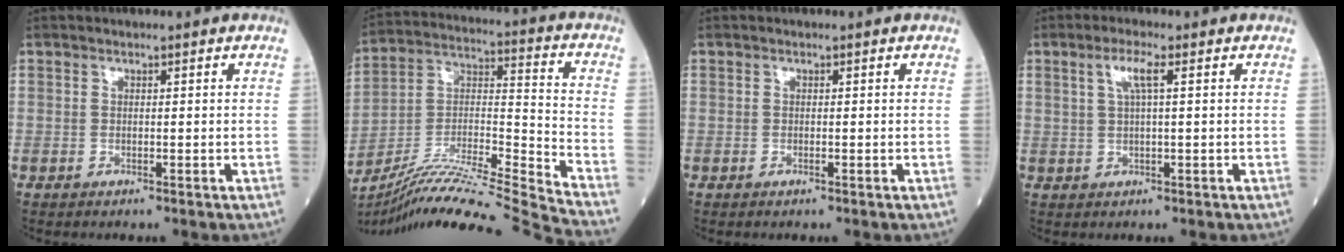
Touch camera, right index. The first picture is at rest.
{"total": 23.9, "force": [-21.5, -3.0, 10.1], "torque": [-0.183, -0.022, -0.360]}
{"total": 0.0}
{"total": 3.4, "force": [1.2, 0.2, 3.2], "torque": [-0.069, 0.009, 0.024]}